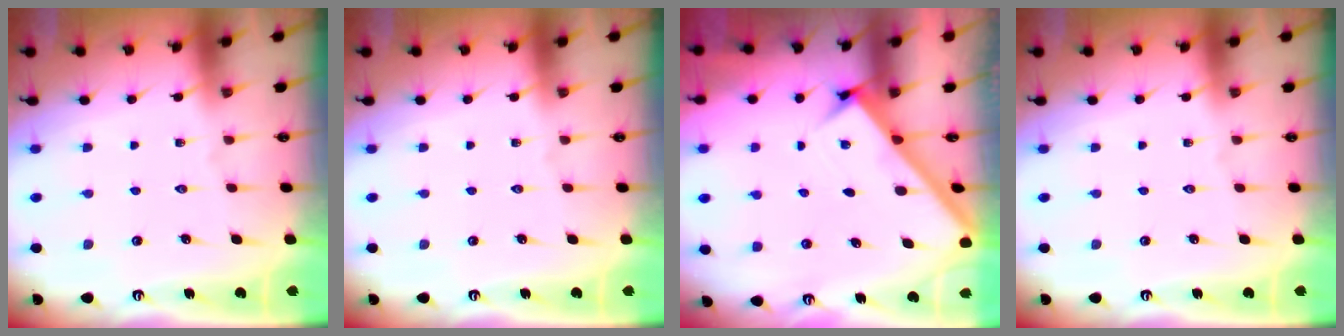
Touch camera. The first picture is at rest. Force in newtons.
{"total": 0.0}
{"total": 2.9, "press": 2.8, "slide": 0.4}
{"total": 0.0}